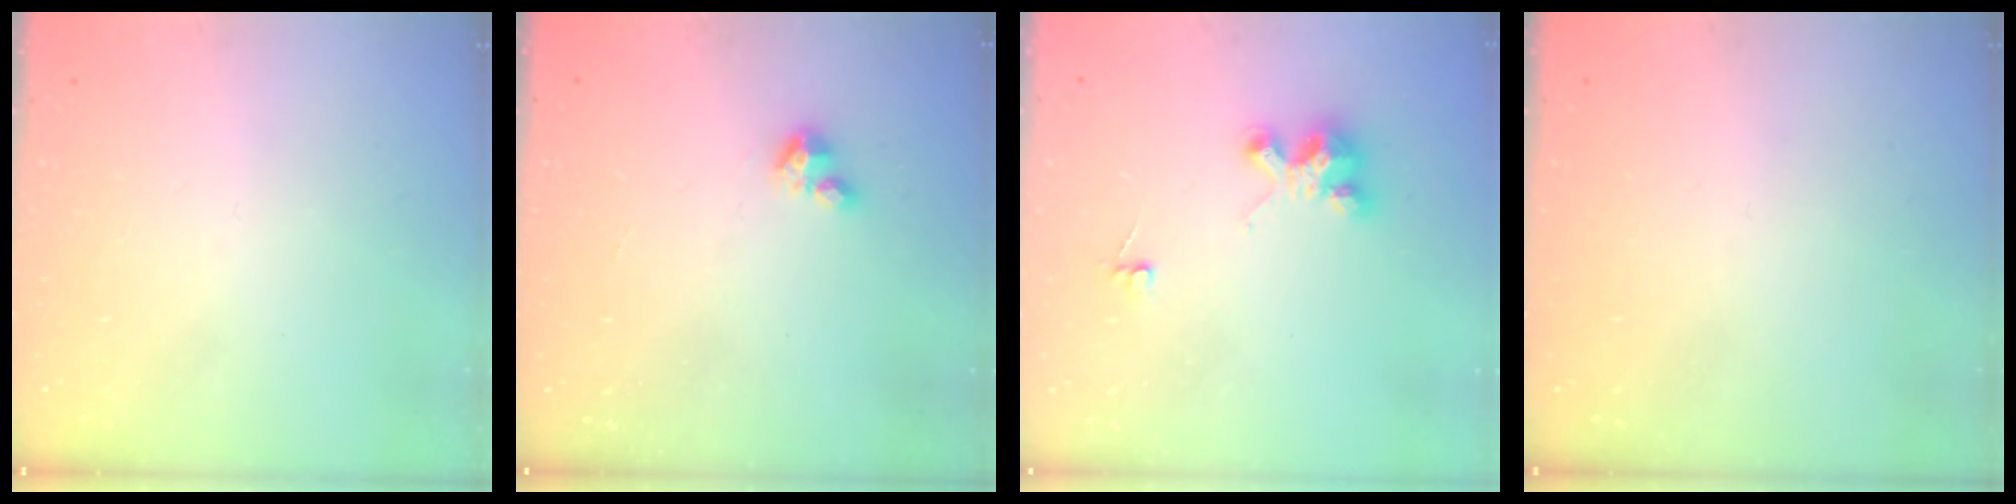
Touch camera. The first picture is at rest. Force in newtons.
{"total": 2.8, "press": 2.8, "slide": 0.2}
{"total": 4.1, "press": 4.1, "slide": 0.2}
{"total": 0.0}